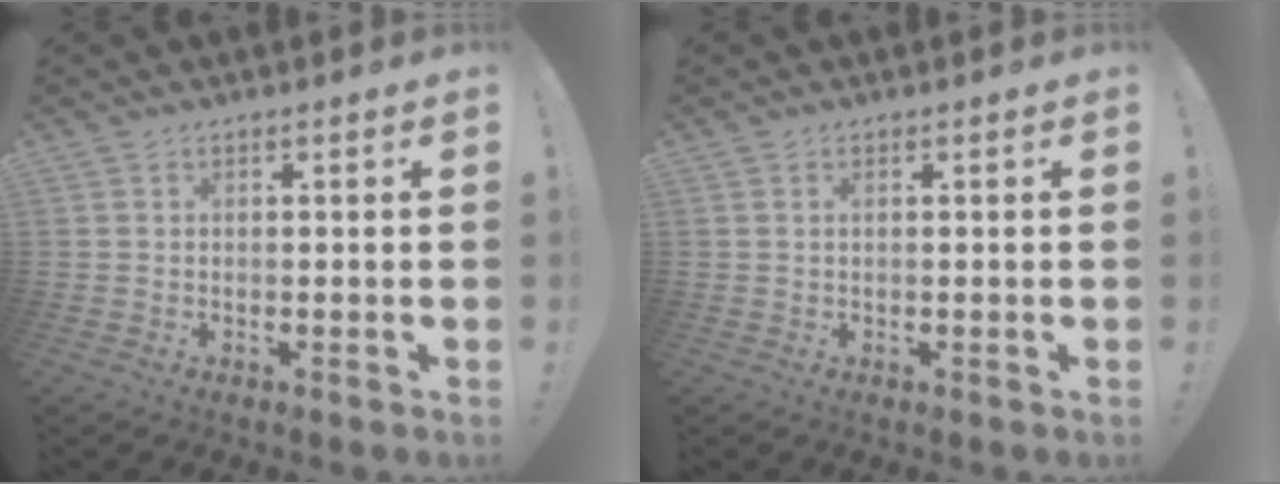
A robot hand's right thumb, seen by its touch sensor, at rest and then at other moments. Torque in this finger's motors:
{"motor_torque": [-0.05, -0.07, 0.17, 0.16, 0.01]}